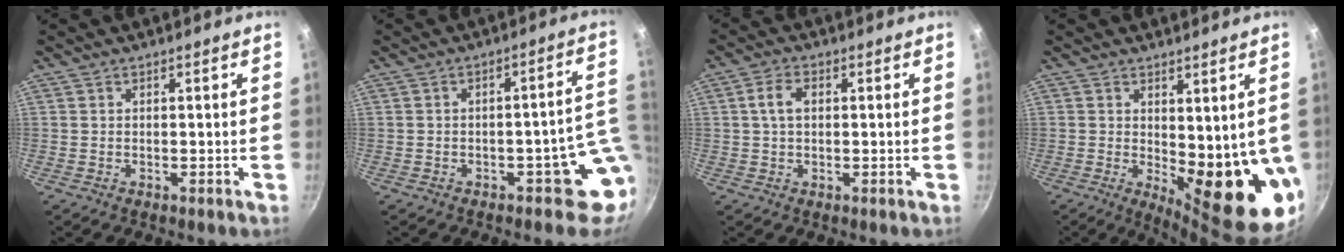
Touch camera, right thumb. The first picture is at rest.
{"total": 8.2, "force": [-1.8, 4.7, 6.4], "torque": [-0.009, 0.027, -0.020]}
{"total": 4.1, "force": [0.6, 2.6, 3.1], "torque": [-0.054, 0.009, 0.008]}
{"total": 14.0, "force": [0.1, 5.3, 13.0], "torque": [-0.140, -0.033, 0.017]}